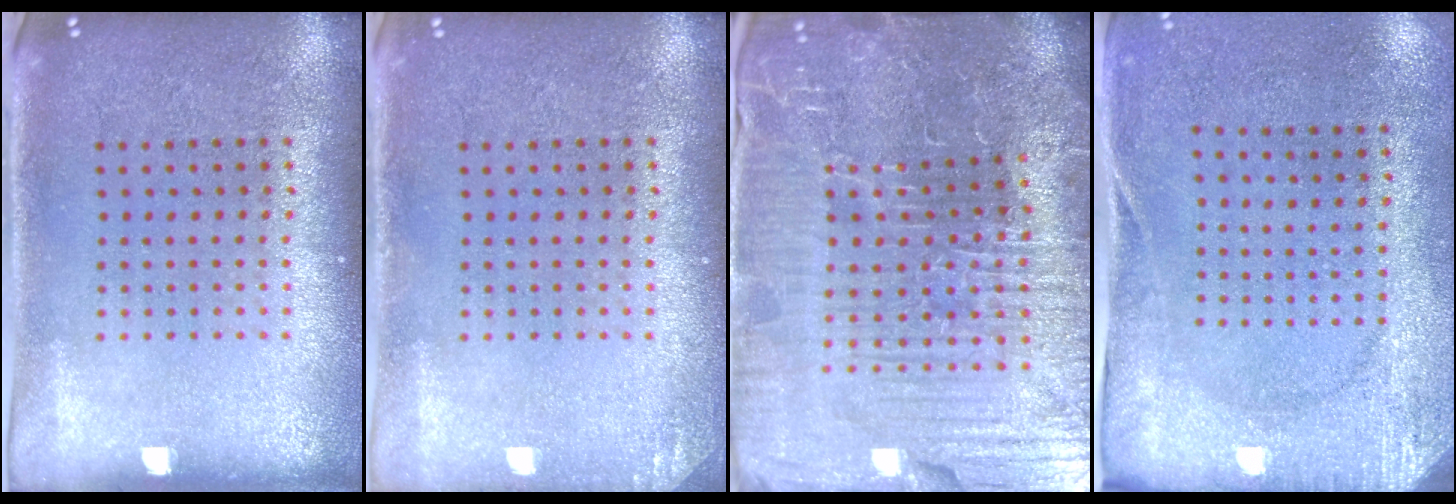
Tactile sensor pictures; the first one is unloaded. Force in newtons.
{"total": 1.0, "press": 1.0, "slide": 0.1}
{"total": 6.2, "press": 5.8, "slide": 2.1}
{"total": 2.8, "press": 2.1, "slide": 1.8}